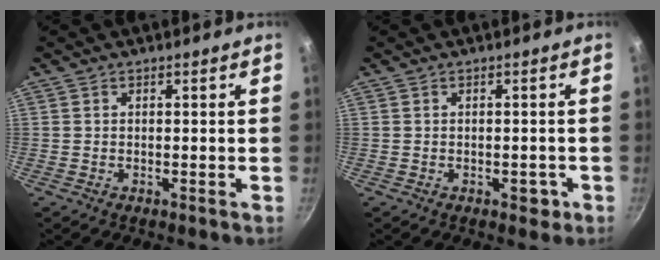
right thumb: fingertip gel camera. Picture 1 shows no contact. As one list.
[{"total": 2.0, "force": [-0.9, 1.2, 1.3], "torque": [-0.004, 0.006, -0.010]}]